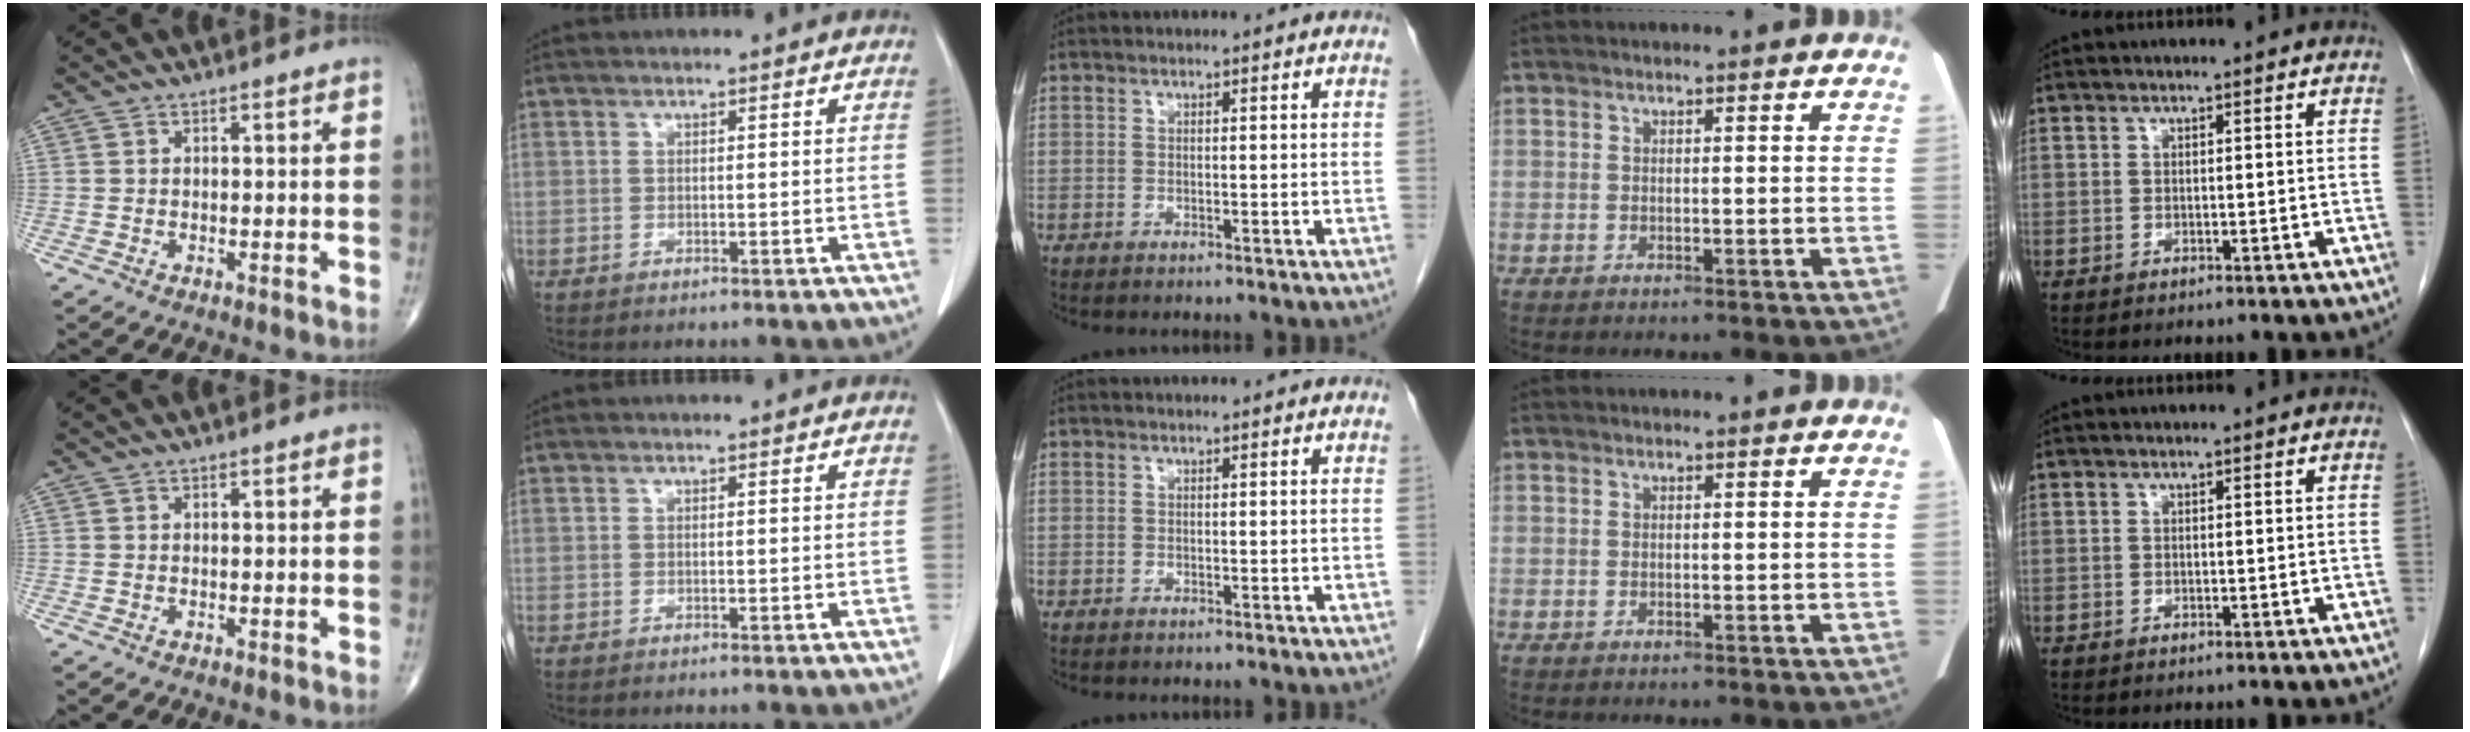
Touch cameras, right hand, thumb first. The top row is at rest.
{}